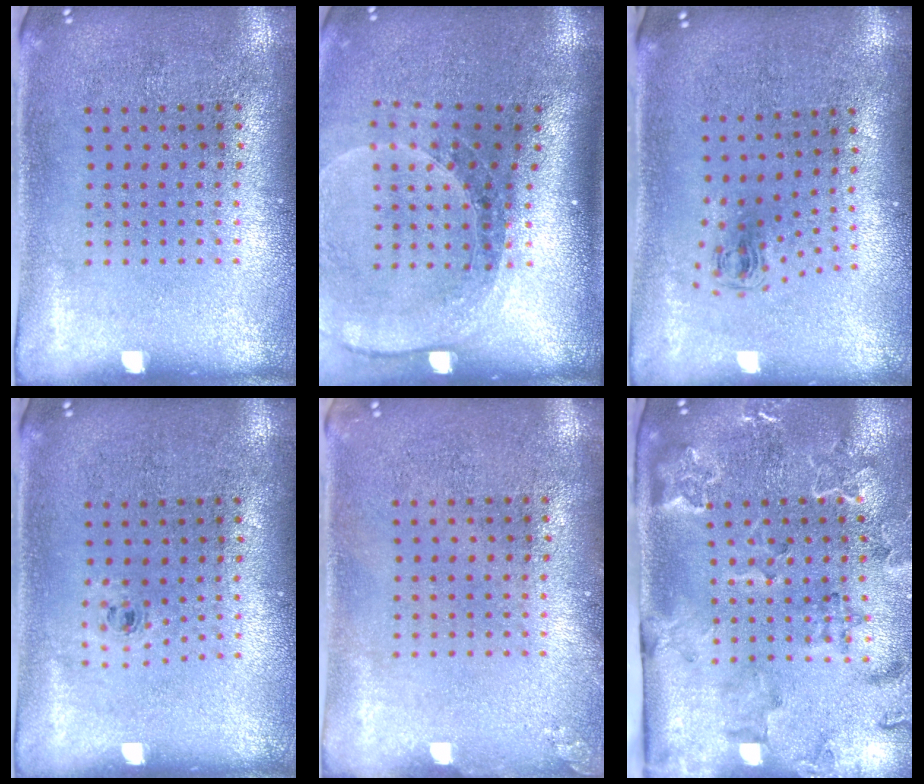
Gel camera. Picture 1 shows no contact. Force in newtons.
{"total": 1.8, "press": 1.6, "slide": 0.7}
{"total": 0.8, "press": 0.4, "slide": 0.7}
{"total": 0.5, "press": 0.3, "slide": 0.4}
{"total": 0.8, "press": 0.8, "slide": 0.1}
{"total": 2.3, "press": 2.3, "slide": 0.1}